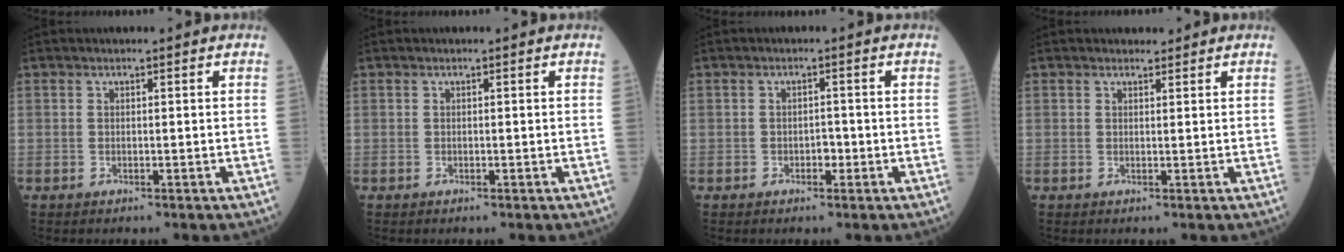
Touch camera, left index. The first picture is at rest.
{"total": 0.0}
{"total": 1.5, "force": [-0.6, 0.9, 1.0], "torque": [-0.011, 0.004, -0.010]}
{"total": 1.3, "force": [1.2, 0.5, 0.2], "torque": [-0.006, 0.001, 0.017]}